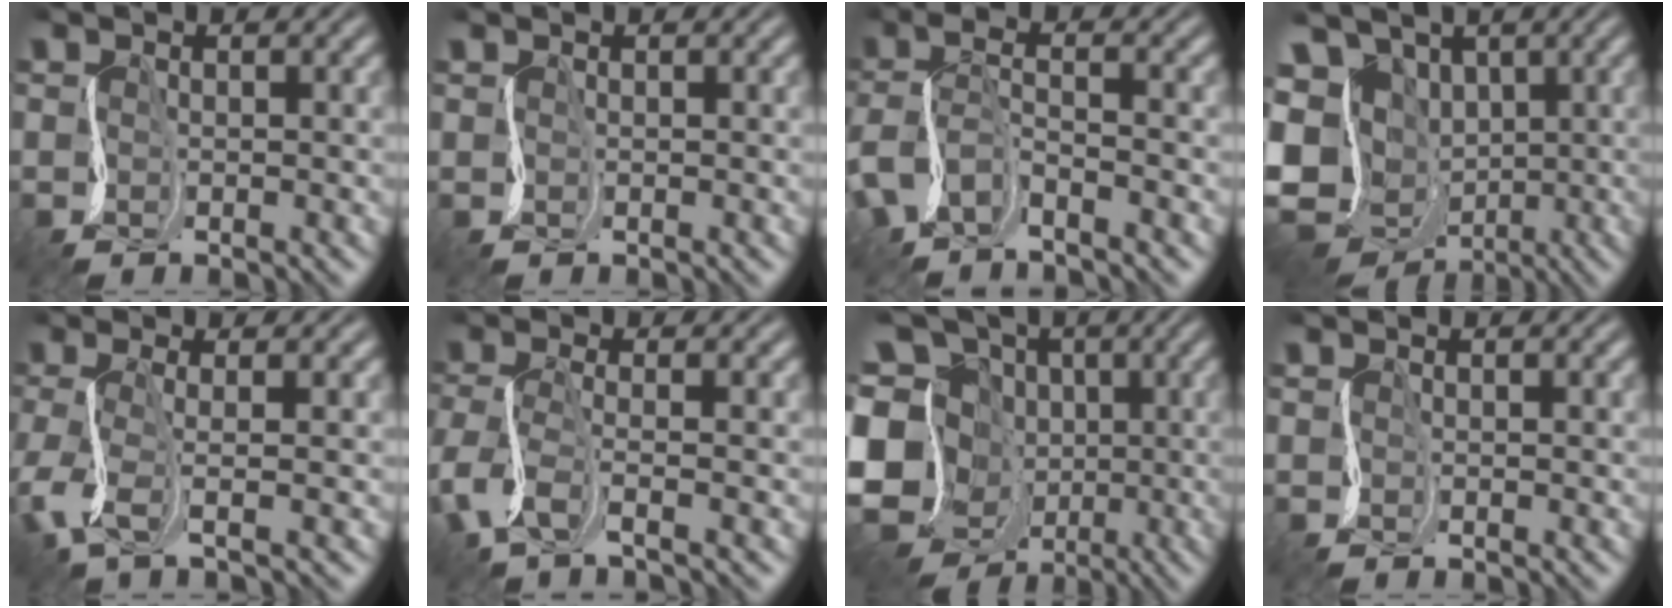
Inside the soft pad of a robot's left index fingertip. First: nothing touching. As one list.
[{"total": 0.0}, {"total": 4.3, "force": [-2.2, 1.9, 3.2], "torque": [-0.075, -0.003, -0.055]}, {"total": 15.1, "force": [-0.8, 13.0, 7.6], "torque": [-0.172, -0.003, -0.026]}, {"total": 3.5, "force": [-0.7, 0.8, 3.3], "torque": [-0.079, -0.001, -0.023]}, {"total": 3.4, "force": [-1.3, 1.1, 3.0], "torque": [-0.075, -0.005, -0.034]}, {"total": 17.5, "force": [-2.6, 15.5, 7.9], "torque": [-0.183, 0.028, -0.067]}, {"total": 0.0}]